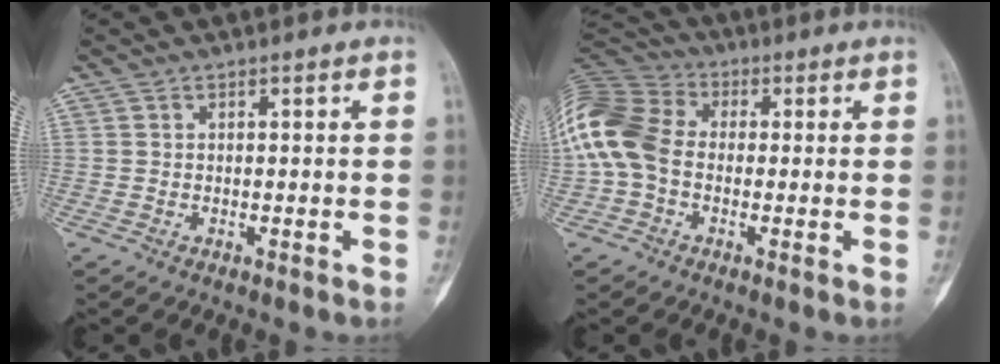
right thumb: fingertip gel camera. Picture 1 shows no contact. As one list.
[{"total": 14.0, "force": [-0.8, 10.4, 9.4], "torque": [-0.202, 0.030, -0.028]}]